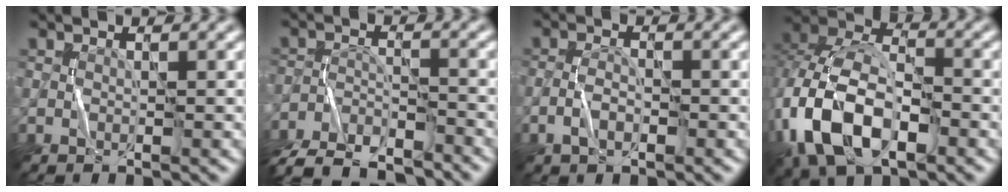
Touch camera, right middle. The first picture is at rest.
{"total": 8.7, "force": [-7.9, 2.1, 2.8], "torque": [-0.050, -0.014, -0.143]}
{"total": 2.1, "force": [-1.0, 1.0, 1.5], "torque": [-0.030, 0.004, -0.023]}
{"total": 11.5, "force": [-3.9, 6.8, 8.3], "torque": [-0.183, -0.003, -0.083]}